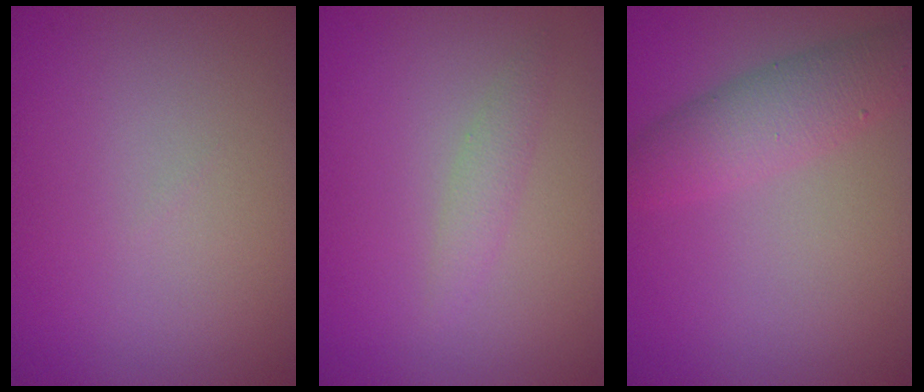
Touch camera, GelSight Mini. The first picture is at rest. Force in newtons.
{"total": 1.3, "press": 1.3, "slide": 0.0}
{"total": 3.8, "press": 3.8, "slide": 0.1}